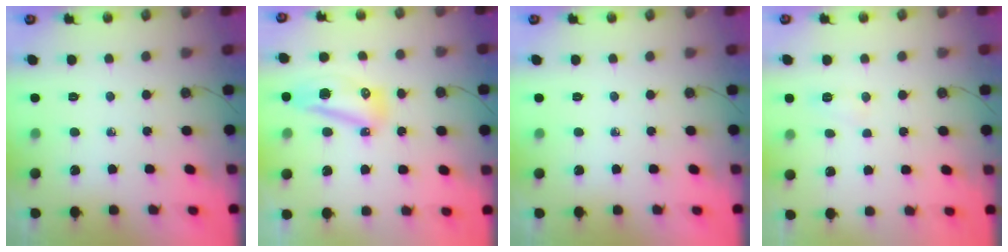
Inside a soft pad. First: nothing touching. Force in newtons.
{"total": 9.2, "press": 9.0, "slide": 1.8}
{"total": 0.0}
{"total": 5.3, "press": 5.2, "slide": 0.6}